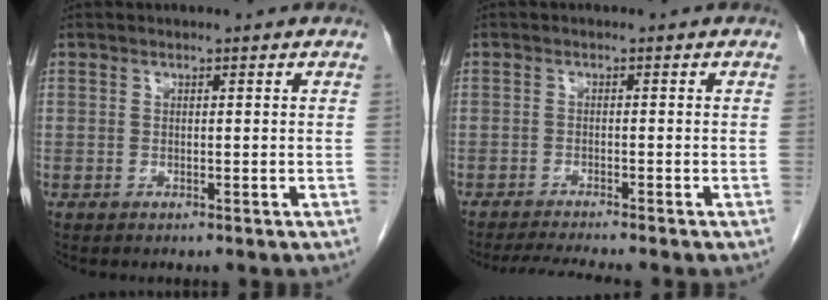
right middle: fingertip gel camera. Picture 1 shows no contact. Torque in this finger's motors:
{"motor_torque": [0.06, -0.05, 0.03, 0.01]}